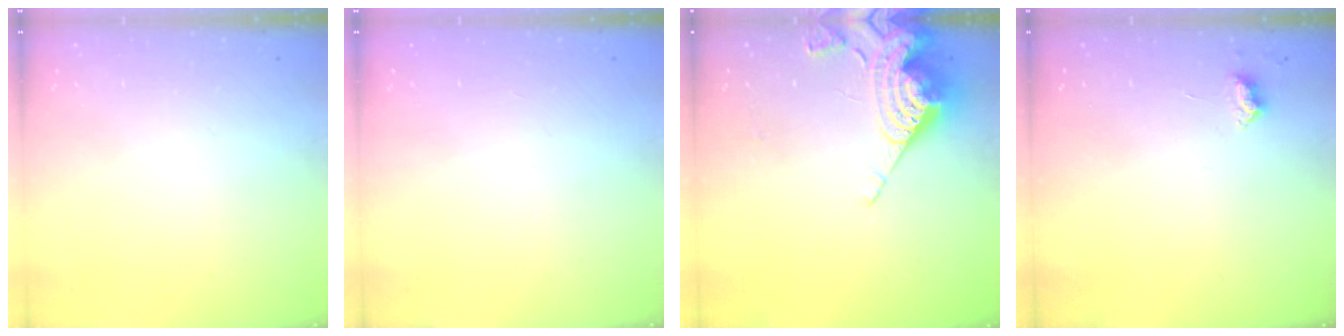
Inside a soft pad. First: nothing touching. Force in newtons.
{"total": 1.3, "press": 1.0, "slide": 0.7}
{"total": 13.3, "press": 13.3, "slide": 1.1}
{"total": 3.9, "press": 3.9, "slide": 0.5}